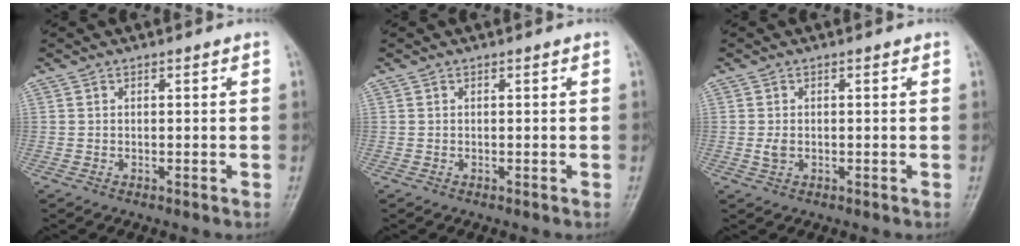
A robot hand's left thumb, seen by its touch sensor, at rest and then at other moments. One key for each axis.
{"total": 0.0}
{"total": 1.9, "fx": 0.0, "fy": 1.3, "fz": 1.4, "tx": -0.024, "ty": -0.003, "tz": 0.000}